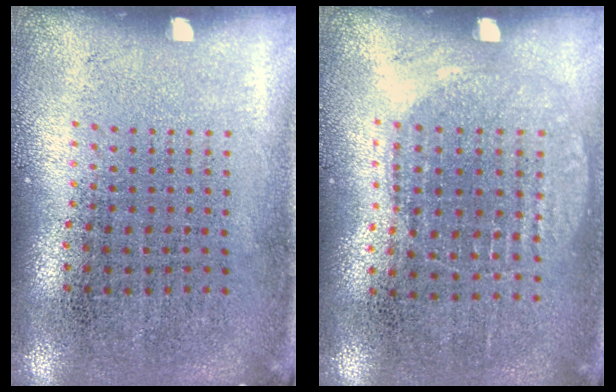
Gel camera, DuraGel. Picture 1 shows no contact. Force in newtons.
{"total": 1.0, "press": 0.9, "slide": 0.4}